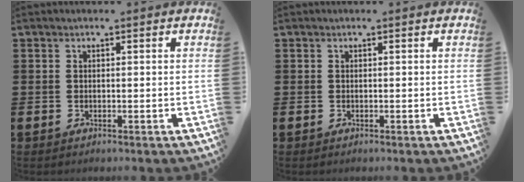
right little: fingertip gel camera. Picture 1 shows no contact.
{"total": 0.0}